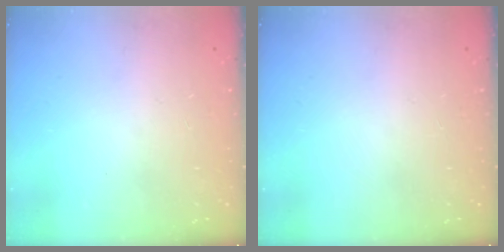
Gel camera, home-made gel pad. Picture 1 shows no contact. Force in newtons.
{"total": 0.0}